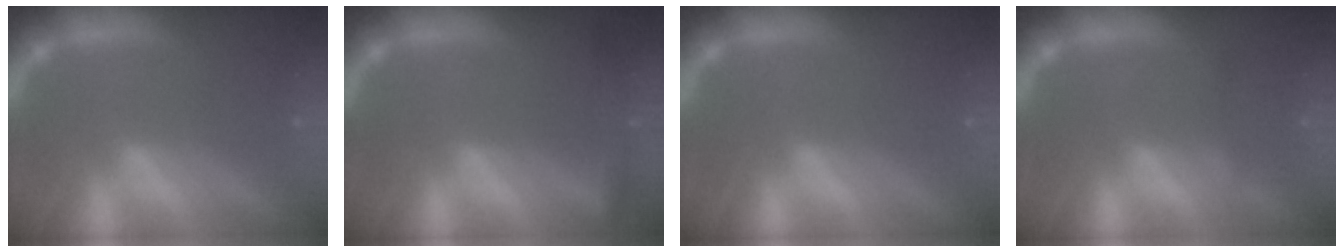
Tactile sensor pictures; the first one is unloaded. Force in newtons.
{"total": 2.9}
{"total": 0.0}
{"total": 0.9}